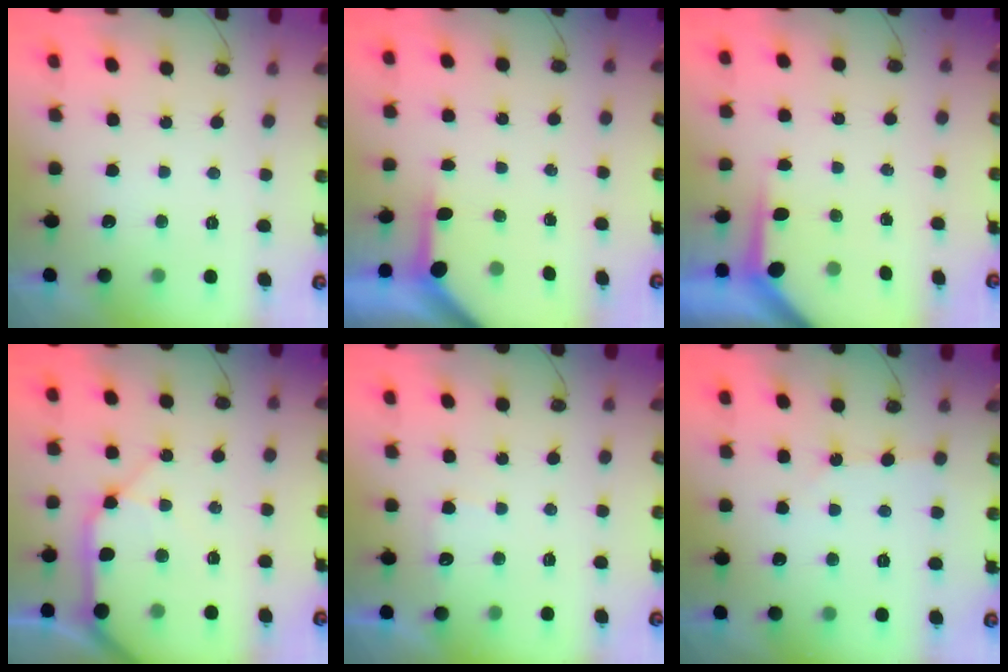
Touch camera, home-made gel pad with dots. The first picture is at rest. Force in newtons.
{"total": 3.1, "press": 3.1, "slide": 0.4}
{"total": 3.9, "press": 3.9, "slide": 0.3}
{"total": 12.4, "press": 12.2, "slide": 1.9}
{"total": 4.3, "press": 4.2, "slide": 0.8}
{"total": 4.1, "press": 4.1, "slide": 0.6}